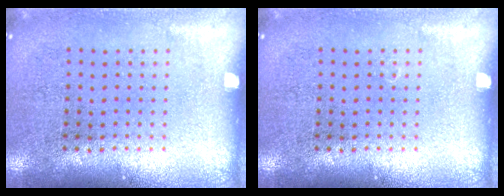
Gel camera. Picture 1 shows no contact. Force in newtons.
{"total": 0.0}